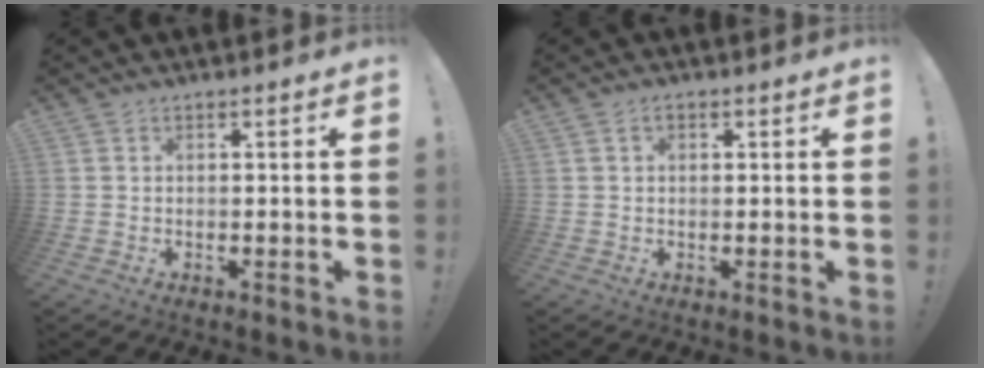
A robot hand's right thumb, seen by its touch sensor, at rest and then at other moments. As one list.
[{"total": 1.4, "force": [0.5, 1.1, 0.8], "torque": [-0.010, 0.002, 0.008]}]